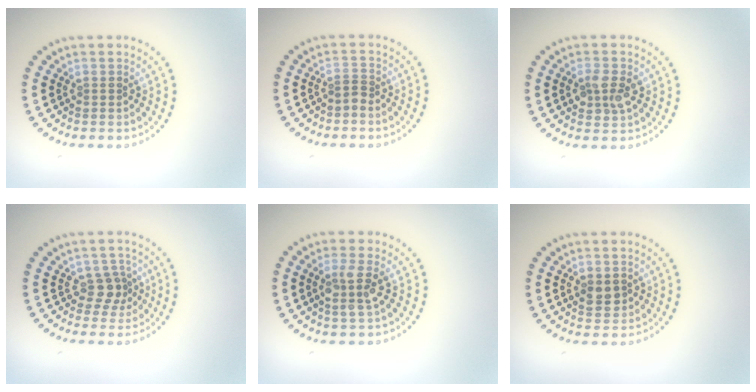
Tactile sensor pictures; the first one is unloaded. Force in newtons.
{"total": 1.0, "press": 0.6, "slide": 0.8}
{"total": 2.4, "press": 2.4, "slide": 0.1}
{"total": 2.0, "press": 1.6, "slide": 1.3}
{"total": 2.5, "press": 2.2, "slide": 1.2}
{"total": 1.8, "press": 1.8, "slide": 0.1}